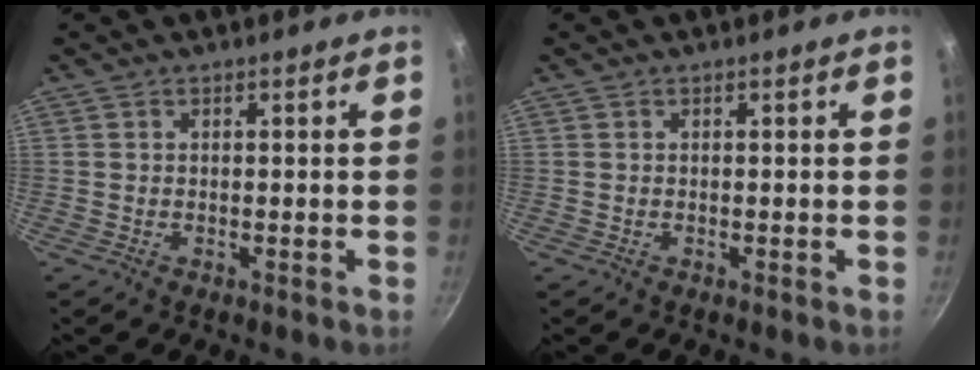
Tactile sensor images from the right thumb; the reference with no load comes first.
{"total": 0.0}